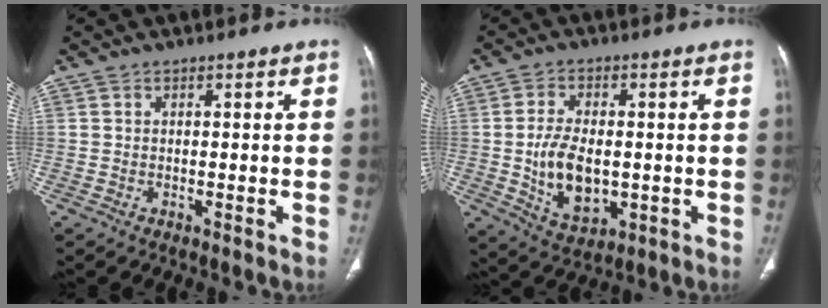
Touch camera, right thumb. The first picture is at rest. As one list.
[{"total": 10.7, "force": [-1.0, 6.4, 8.4], "torque": [-0.141, -0.005, -0.006]}]